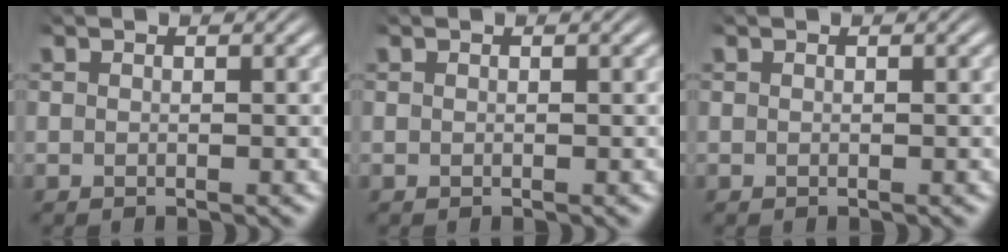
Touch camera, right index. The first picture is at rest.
{"total": 0.0}
{"total": 0.0}